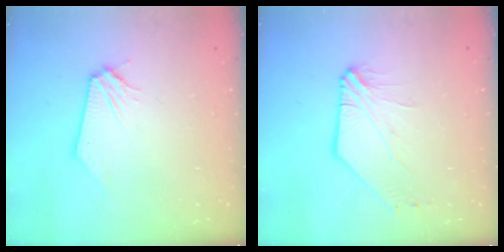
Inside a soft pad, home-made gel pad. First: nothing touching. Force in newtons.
{"total": 4.1, "press": 4.1, "slide": 0.2}